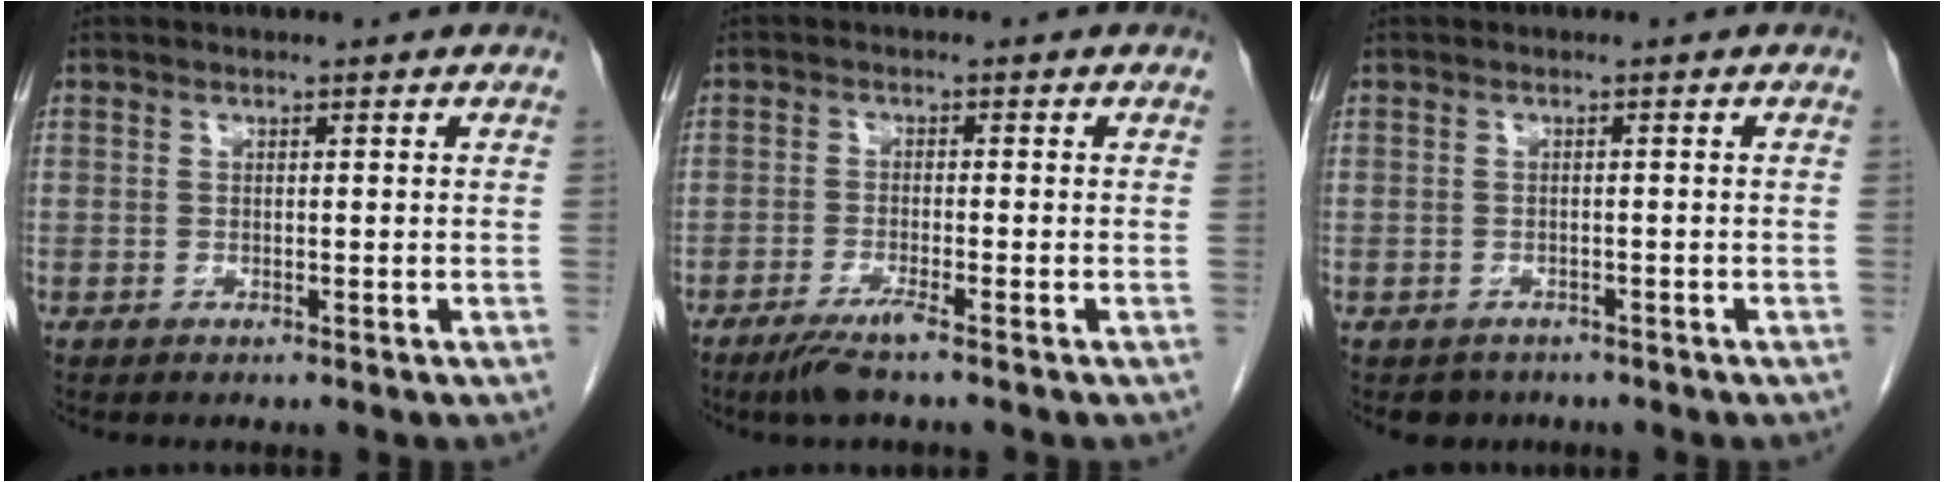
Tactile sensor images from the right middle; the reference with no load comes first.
{"total": 3.8, "force": [-2.7, -0.6, 2.6], "torque": [-0.056, -0.011, -0.055]}
{"total": 2.2, "force": [-1.8, 1.3, 0.0], "torque": [-0.009, 0.001, -0.026]}